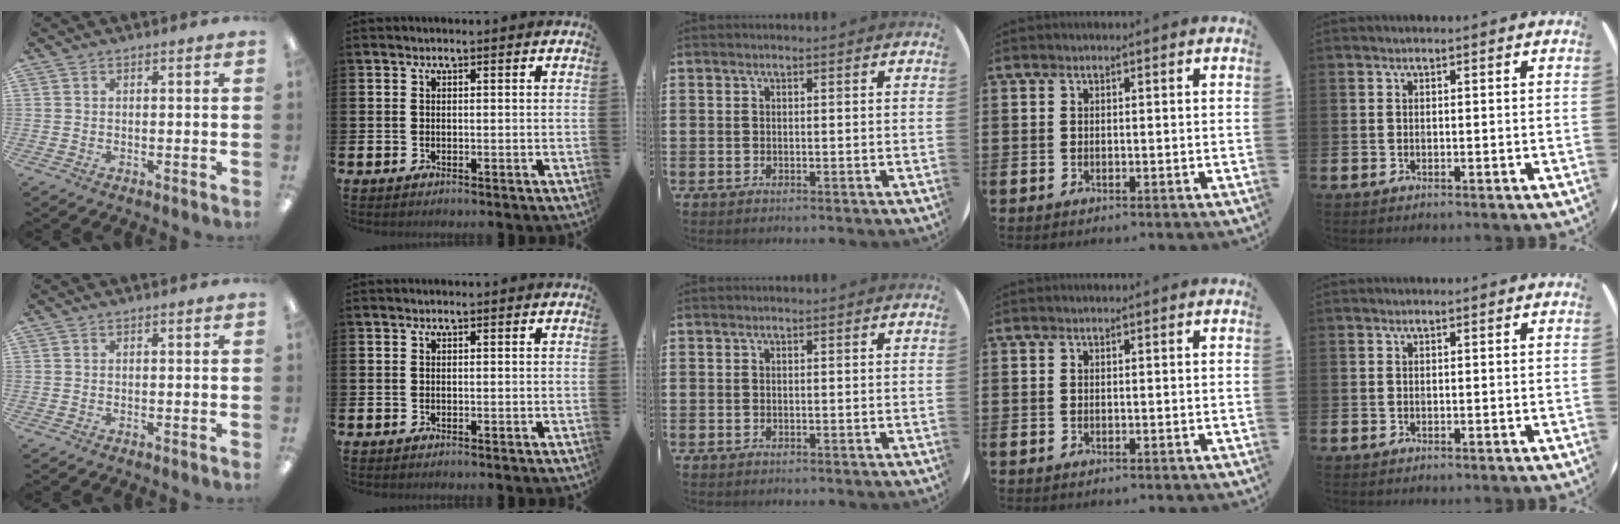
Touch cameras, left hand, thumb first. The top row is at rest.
{}